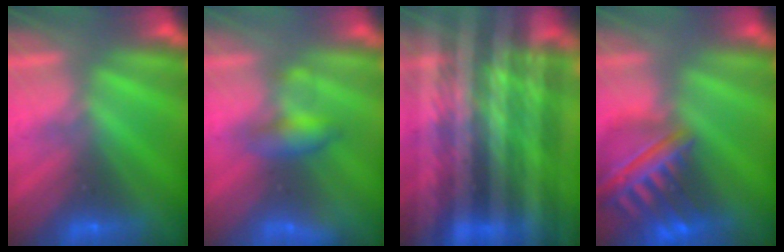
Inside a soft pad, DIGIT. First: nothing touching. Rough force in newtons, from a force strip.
{"total": 2.0}
{"total": 8.9}
{"total": 8.3}